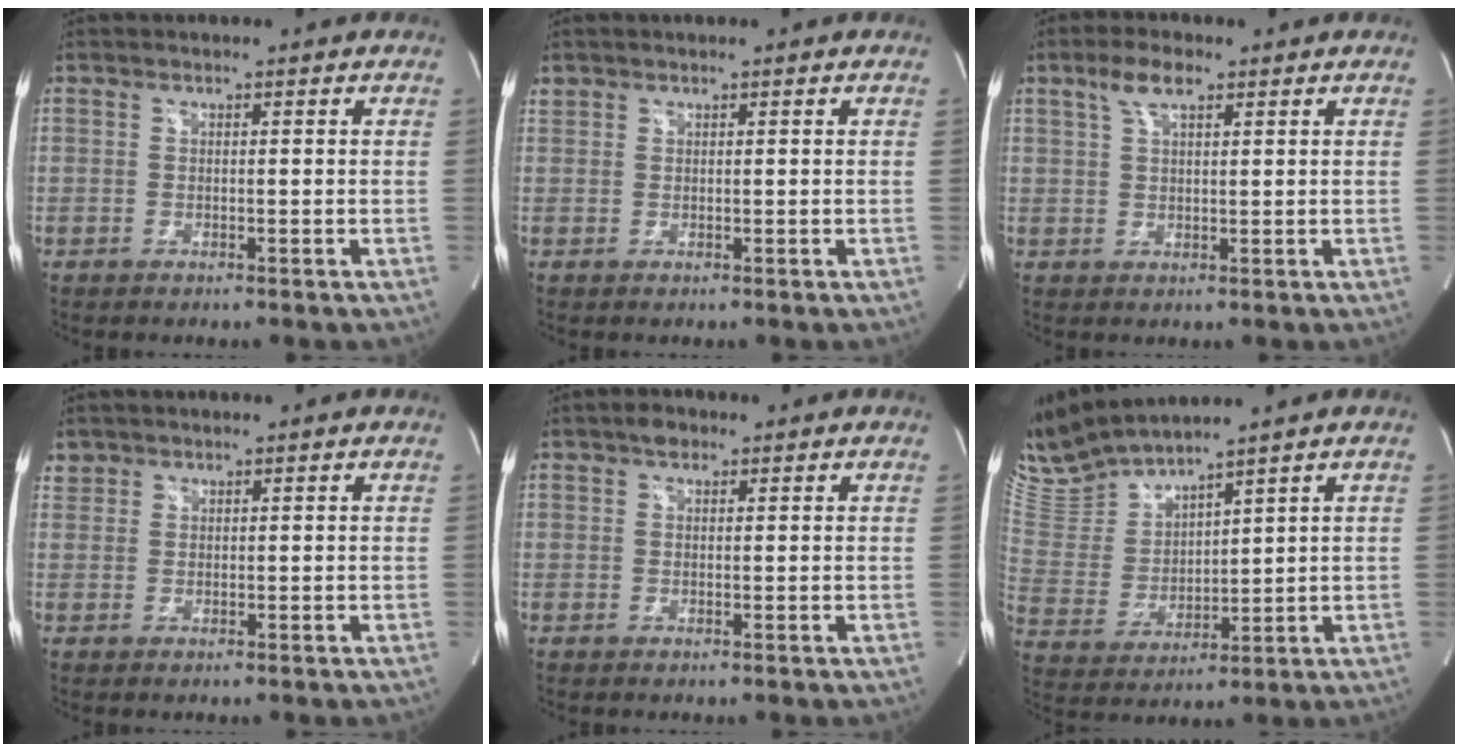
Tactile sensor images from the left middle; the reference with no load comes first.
{"total": 0.9, "force": [0.7, 0.6, 0.0], "torque": [0.003, 0.012, 0.014]}
{"total": 4.2, "force": [2.6, 1.5, 3.0], "torque": [-0.066, 0.011, 0.053]}
{"total": 1.8, "force": [1.3, 1.2, -0.2], "torque": [0.011, 0.009, 0.022]}
{"total": 1.7, "force": [1.2, 0.9, 0.9], "torque": [-0.018, 0.007, 0.018]}
{"total": 9.8, "force": [9.5, -0.4, 2.3], "torque": [-0.073, 0.000, 0.212]}